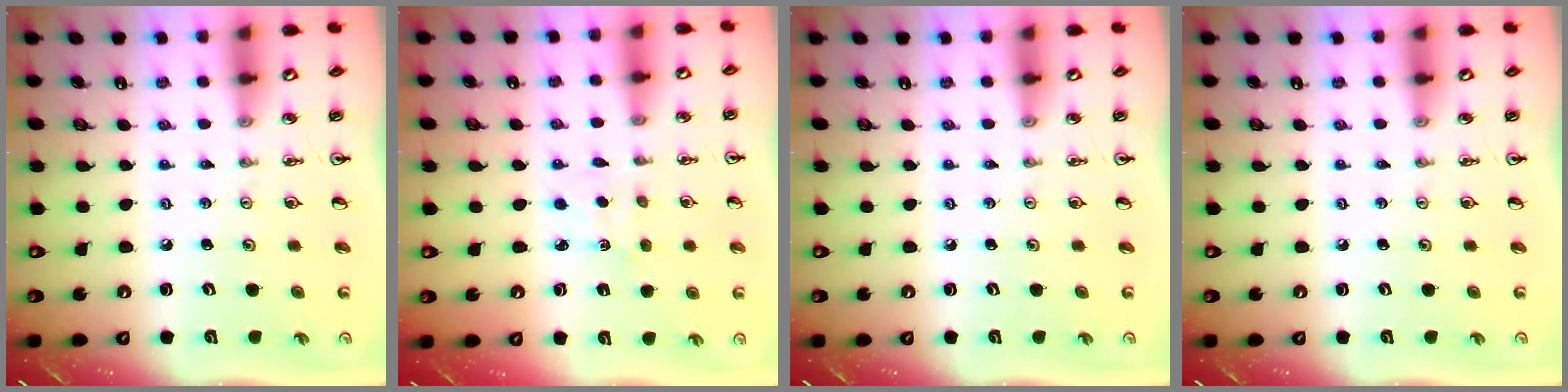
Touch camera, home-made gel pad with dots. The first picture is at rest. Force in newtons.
{"total": 2.7, "press": 2.7, "slide": 0.4}
{"total": 0.0}
{"total": 0.0}